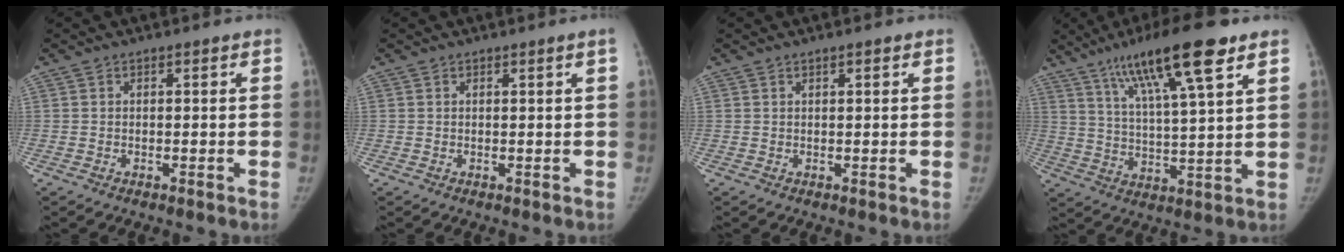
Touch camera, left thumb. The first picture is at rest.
{"total": 0.7, "force": [0.3, -0.4, 0.6], "torque": [-0.011, -0.003, 0.010]}
{"total": 0.7, "force": [0.5, 0.1, 0.5], "torque": [-0.004, 0.000, 0.006]}
{"total": 16.5, "force": [9.6, 2.5, 13.2], "torque": [-0.220, -0.027, 0.166]}